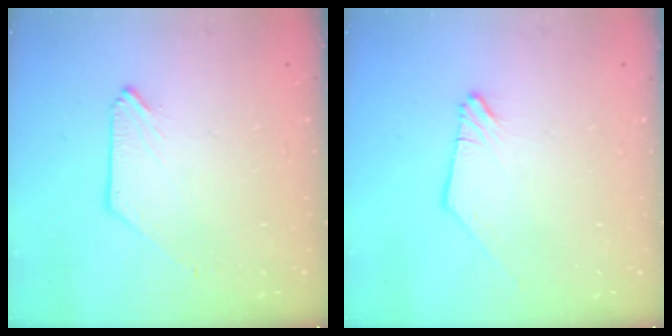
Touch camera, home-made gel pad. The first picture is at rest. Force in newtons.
{"total": 0.0}